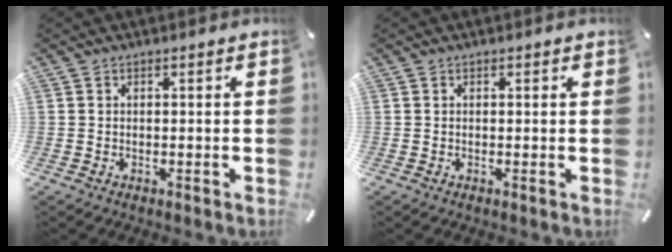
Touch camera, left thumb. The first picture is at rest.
{"total": 0.0}